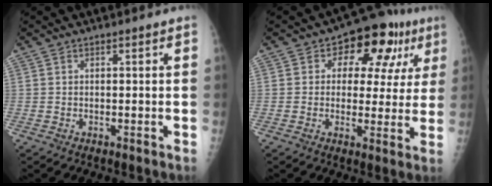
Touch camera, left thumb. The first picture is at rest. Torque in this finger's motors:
{"motor_torque": [0.27, 0.41, 0.16, 0.13, 0.12]}